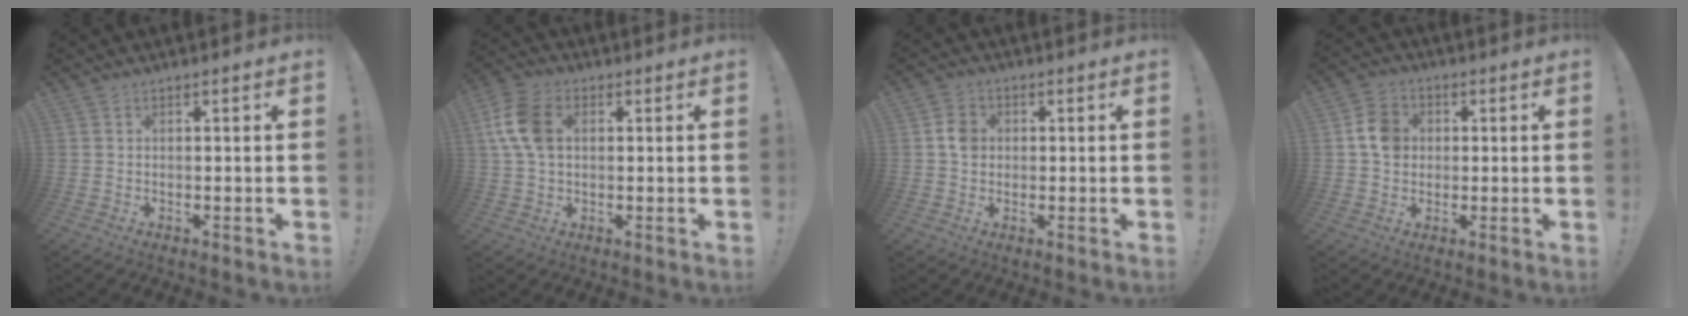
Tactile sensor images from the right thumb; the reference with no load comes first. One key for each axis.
{"total": 10.9, "fx": 2.2, "fy": 7.4, "fz": 7.6, "tx": -0.153, "ty": 0.009, "tz": 0.044}
{"total": 5.0, "fx": 0.3, "fy": 4.3, "fz": 2.5, "tx": -0.019, "ty": 0.002, "tz": 0.004}
{"total": 8.3, "fx": 1.2, "fy": 7.2, "fz": 4.0, "tx": -0.054, "ty": 0.014, "tz": 0.027}